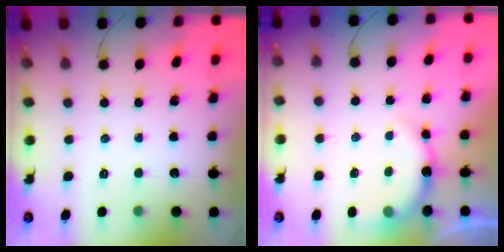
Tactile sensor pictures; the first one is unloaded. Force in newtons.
{"total": 6.7, "press": 6.6, "slide": 1.2}